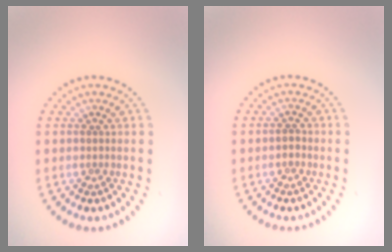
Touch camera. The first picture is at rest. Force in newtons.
{"total": 0.8, "press": 0.8, "slide": 0.2}